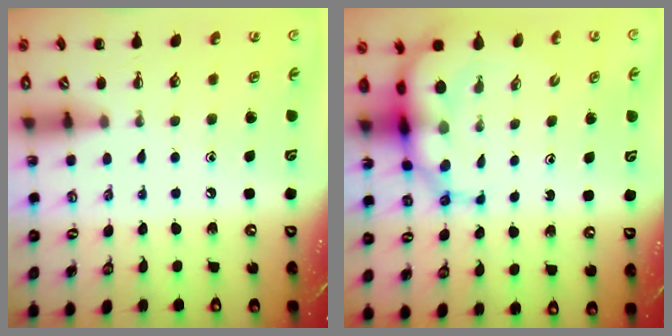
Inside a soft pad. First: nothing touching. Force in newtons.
{"total": 9.1, "press": 8.7, "slide": 2.6}